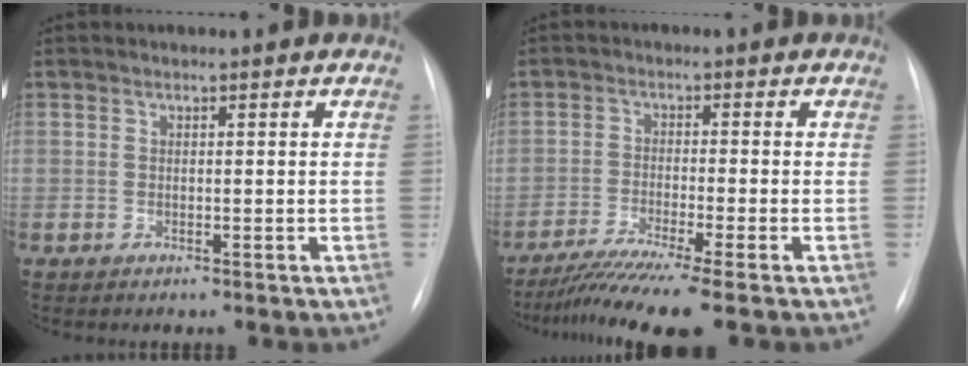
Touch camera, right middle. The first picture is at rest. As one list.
[{"total": 8.9, "force": [-7.0, -1.5, 5.3], "torque": [-0.083, -0.032, -0.116]}]